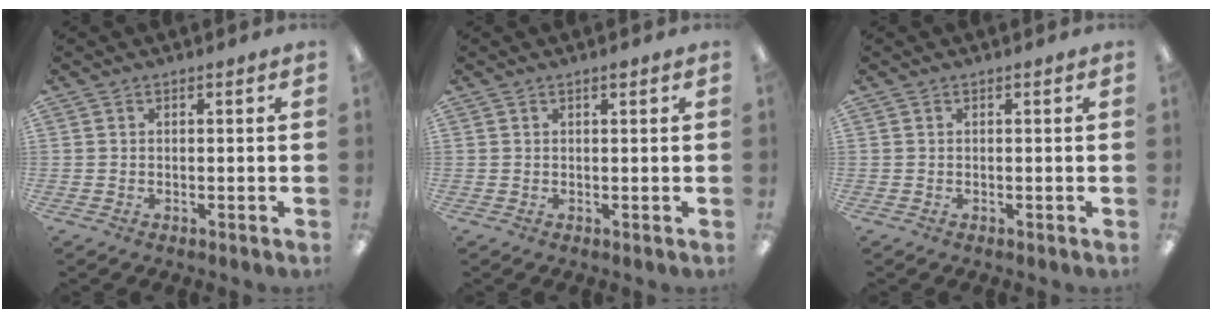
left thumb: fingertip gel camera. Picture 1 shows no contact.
{"total": 0.9, "force": [0.7, 0.2, 0.5], "torque": [-0.003, -0.002, 0.010]}
{"total": 0.0}